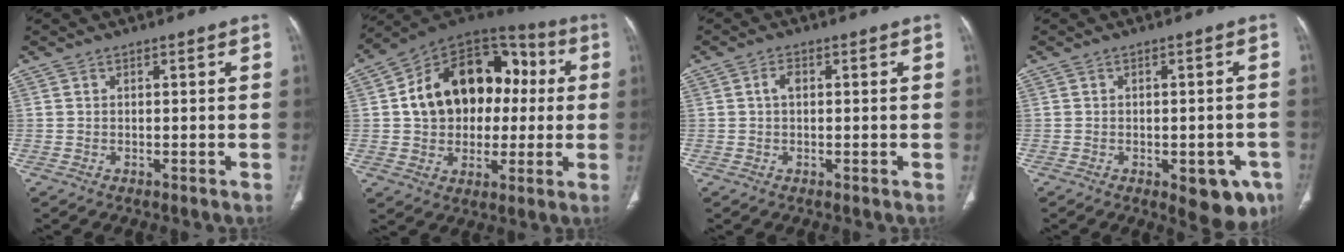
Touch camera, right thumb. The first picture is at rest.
{"total": 22.2, "force": [2.1, 16.0, 15.2], "torque": [-0.206, 0.038, 0.037]}
{"total": 1.8, "force": [0.2, 1.1, 1.5], "torque": [-0.027, 0.007, 0.002]}
{"total": 8.5, "force": [-3.7, 4.0, 6.4], "torque": [-0.050, 0.007, -0.038]}